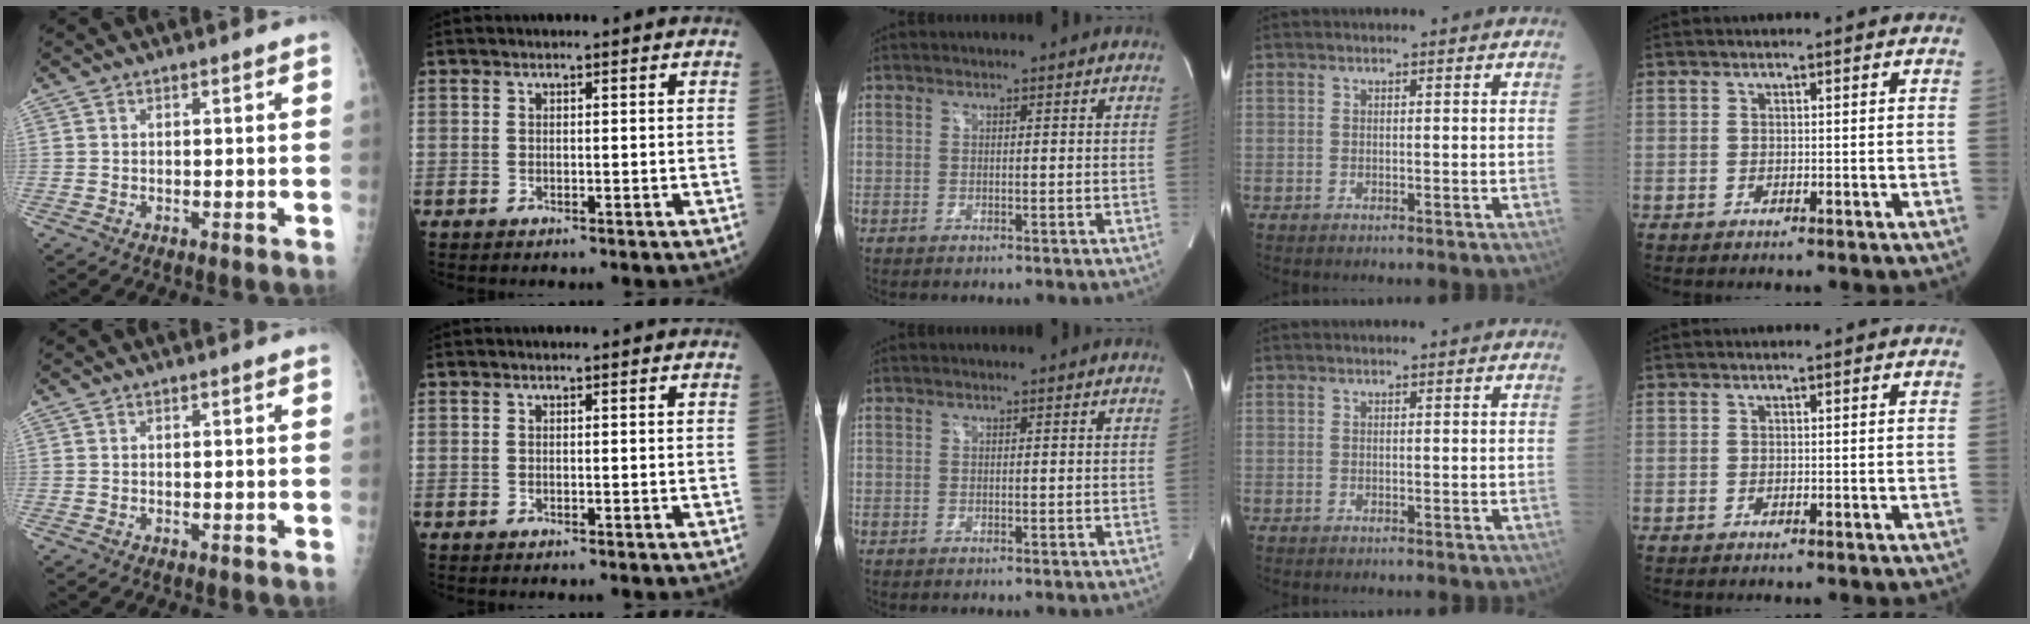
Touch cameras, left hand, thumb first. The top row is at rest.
{}